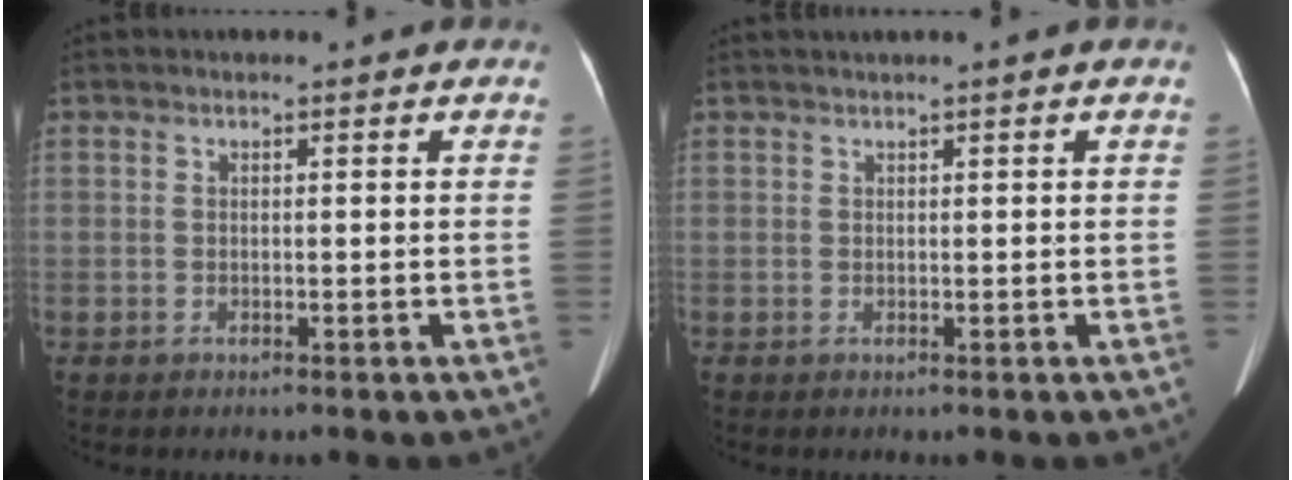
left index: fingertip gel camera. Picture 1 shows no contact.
{"total": 0.8, "force": [0.5, -0.2, 0.6], "torque": [-0.017, 0.007, 0.015]}